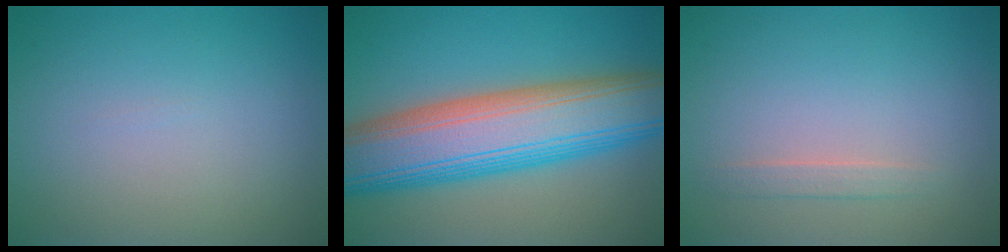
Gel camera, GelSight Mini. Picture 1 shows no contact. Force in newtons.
{"total": 12.6, "press": 12.6, "slide": 0.7}
{"total": 1.1, "press": 1.1, "slide": 0.2}